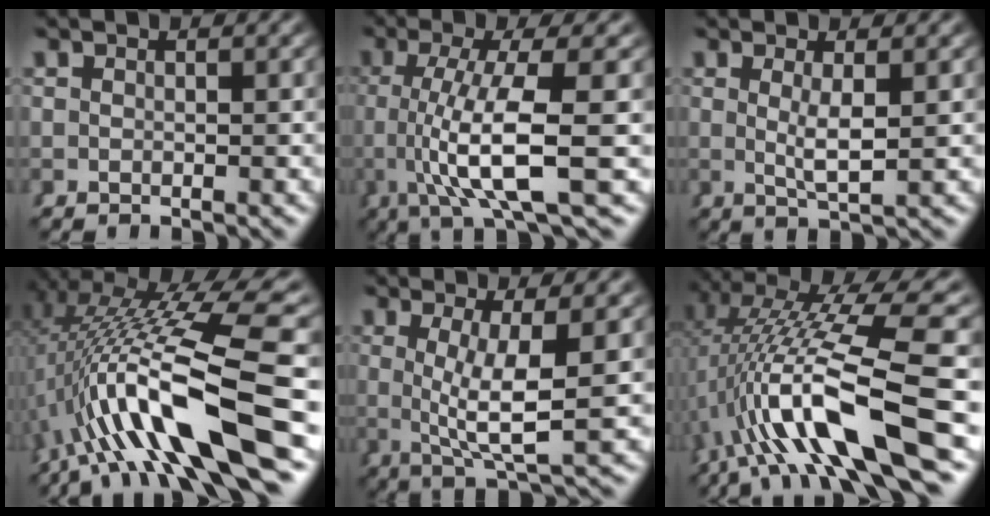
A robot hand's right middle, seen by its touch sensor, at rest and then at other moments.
{"total": 8.4, "force": [0.3, 2.3, 8.1], "torque": [-0.148, -0.016, 0.015]}
{"total": 2.4, "force": [0.6, -0.2, 2.3], "torque": [-0.044, -0.013, 0.019]}
{"total": 13.7, "force": [-0.9, 4.8, 12.8], "torque": [-0.216, 0.000, 0.000]}
{"total": 6.1, "force": [1.0, 1.0, 6.0], "torque": [-0.095, -0.013, 0.025]}
{"total": 12.5, "force": [-0.8, 4.1, 11.7], "torque": [-0.201, -0.007, 0.003]}